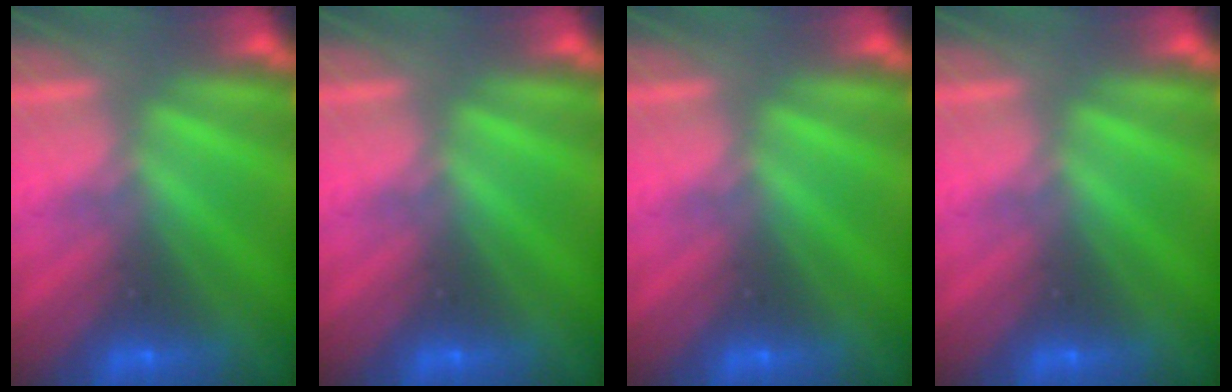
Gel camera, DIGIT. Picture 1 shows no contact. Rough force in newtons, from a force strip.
{"total": 0.0}
{"total": 0.0}
{"total": 0.0}